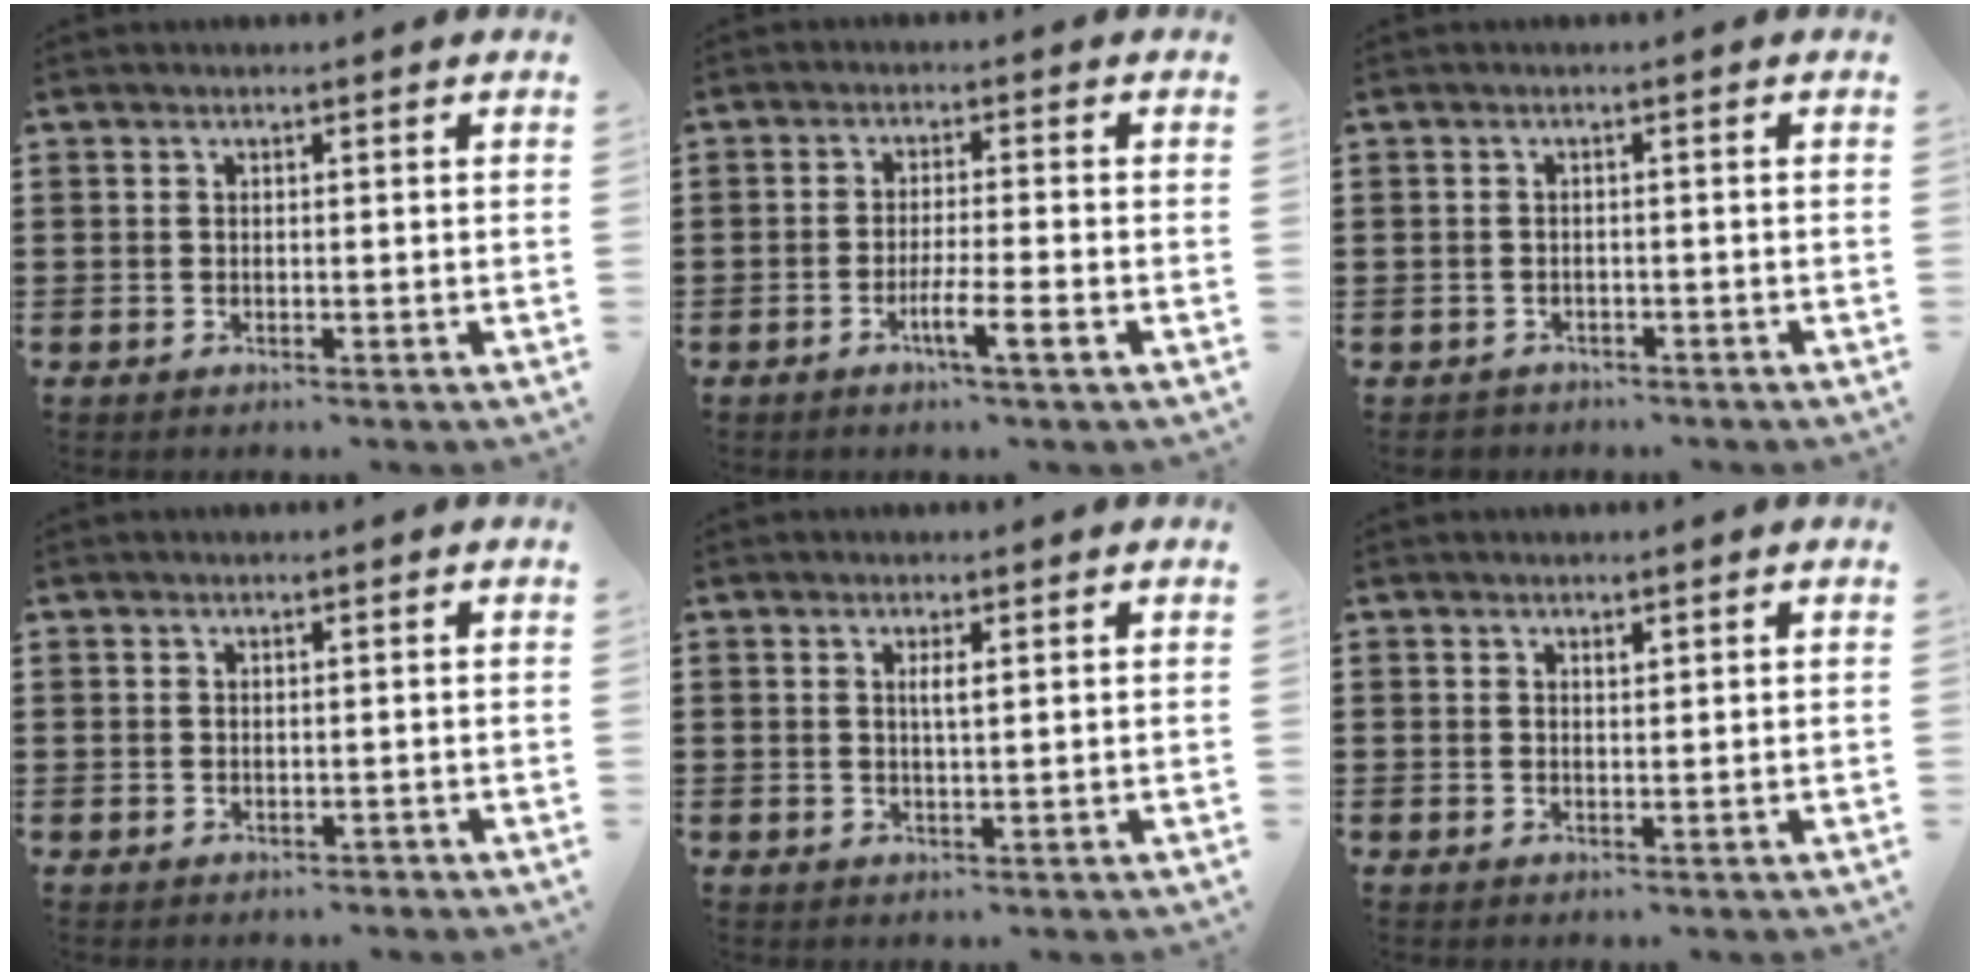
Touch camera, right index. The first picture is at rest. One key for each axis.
{"total": 4.3, "fx": -2.2, "fy": 0.2, "fz": 3.7, "tx": -0.062, "ty": -0.006, "tz": -0.038}
{"total": 1.2, "fx": -1.1, "fy": 0.5, "fz": -0.1, "tx": -0.003, "ty": 0.003, "tz": -0.026}
{"total": 0.7, "fx": -0.1, "fy": 0.6, "fz": 0.1, "tx": -0.003, "ty": 0.003, "tz": -0.003}
{"total": 1.6, "fx": 0.5, "fy": 0.2, "fz": 1.6, "tx": -0.031, "ty": 0.001, "tz": 0.006}
{"total": 0.9, "fx": 0.7, "fy": 0.4, "fz": 0.3, "tx": -0.008, "ty": 0.002, "tz": 0.014}